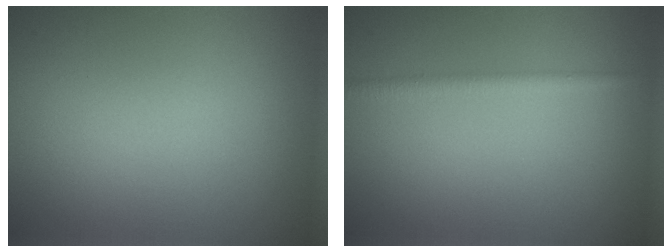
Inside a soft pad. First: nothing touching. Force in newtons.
{"total": 1.8, "press": 1.8, "slide": 0.1}